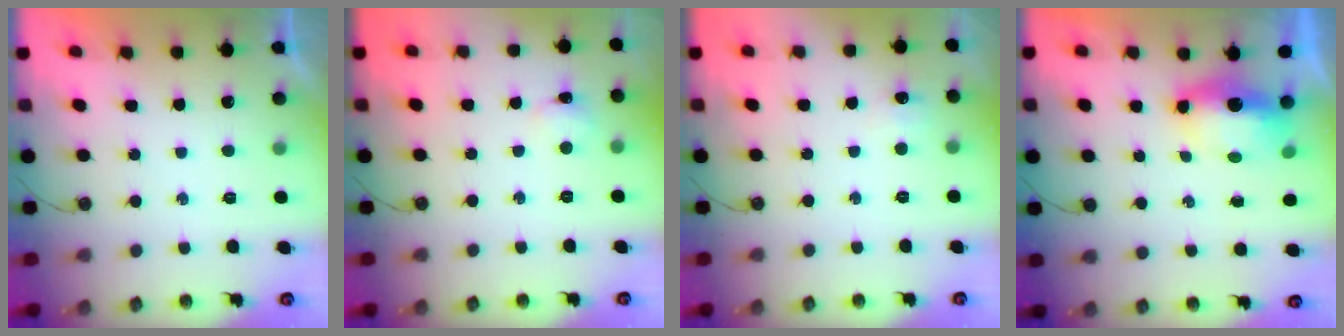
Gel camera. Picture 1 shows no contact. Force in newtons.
{"total": 2.7, "press": 2.6, "slide": 0.5}
{"total": 5.6, "press": 5.6, "slide": 0.8}
{"total": 6.6, "press": 6.6, "slide": 0.6}